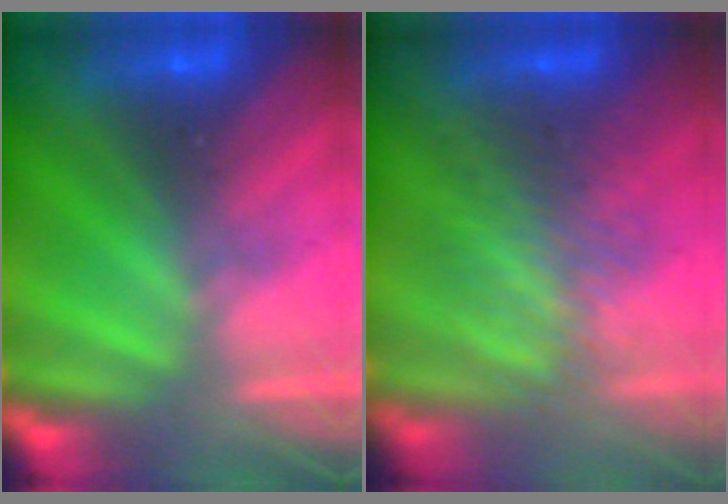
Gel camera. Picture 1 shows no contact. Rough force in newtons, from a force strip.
{"total": 2.9}